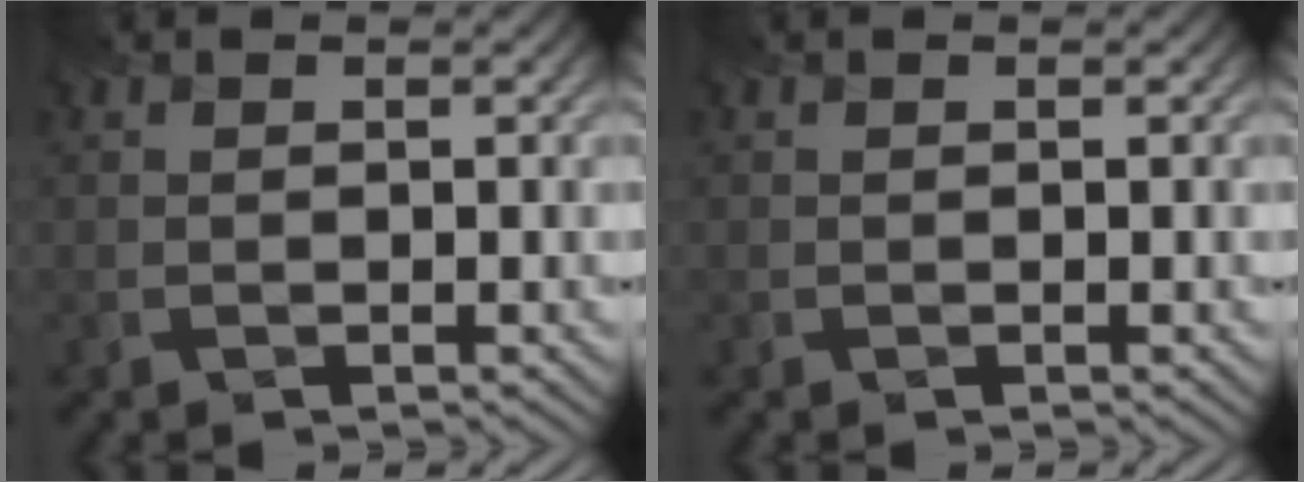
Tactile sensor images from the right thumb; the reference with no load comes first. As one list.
[{"total": 0.0}]